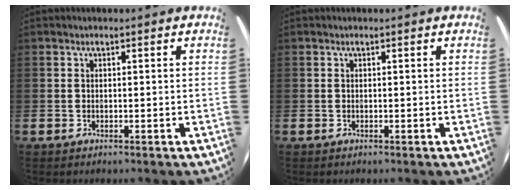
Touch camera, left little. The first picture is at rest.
{"total": 0.0}